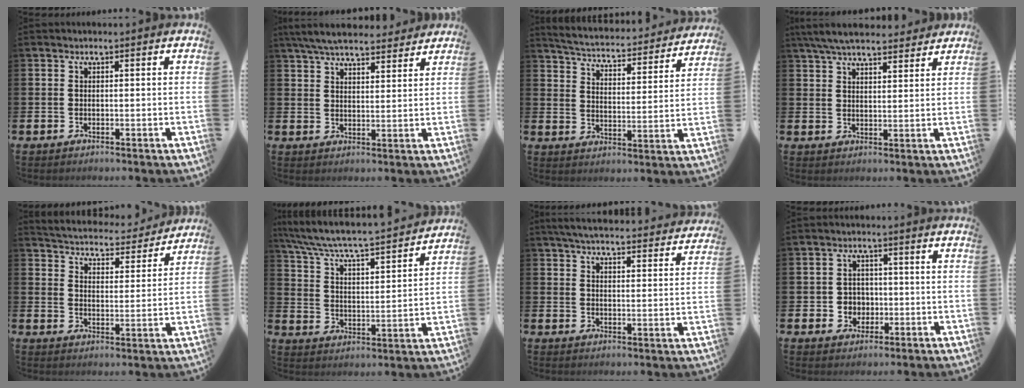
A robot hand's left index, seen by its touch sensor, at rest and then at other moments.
{"total": 6.4, "force": [6.0, 1.4, 1.9], "torque": [-0.052, -0.022, 0.109]}
{"total": 4.6, "force": [4.5, 0.6, 0.9], "torque": [-0.044, -0.042, 0.070]}
{"total": 6.3, "force": [5.8, 1.3, 2.0], "torque": [-0.051, -0.019, 0.107]}
{"total": 5.0, "force": [4.9, 0.8, 0.3], "torque": [-0.026, -0.041, 0.081]}
{"total": 6.6, "force": [6.2, 0.3, 2.0], "torque": [-0.071, -0.054, 0.101]}
{"total": 5.8, "force": [5.6, 0.7, 1.3], "torque": [-0.040, -0.038, 0.100]}
{"total": 3.2, "force": [-0.3, 3.1, 0.6], "torque": [-0.011, -0.001, -0.015]}